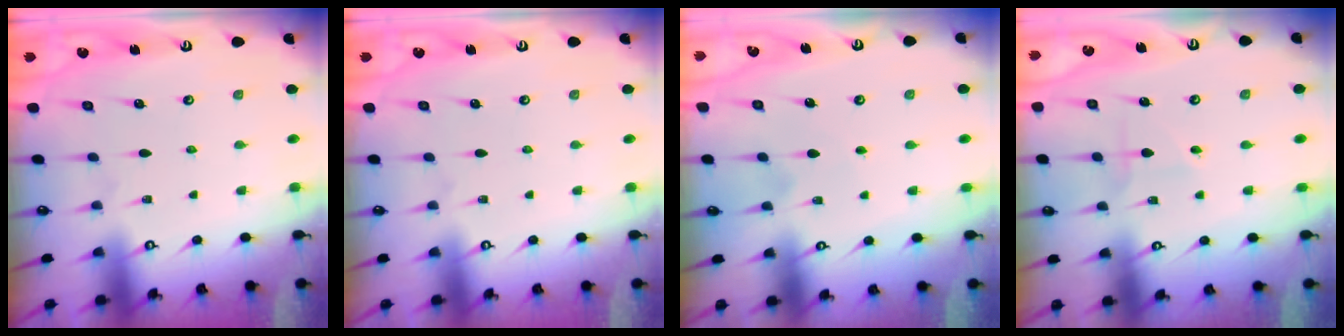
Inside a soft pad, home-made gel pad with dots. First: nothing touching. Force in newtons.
{"total": 0.0}
{"total": 3.3, "press": 3.3, "slide": 0.4}
{"total": 3.8, "press": 3.8, "slide": 0.6}